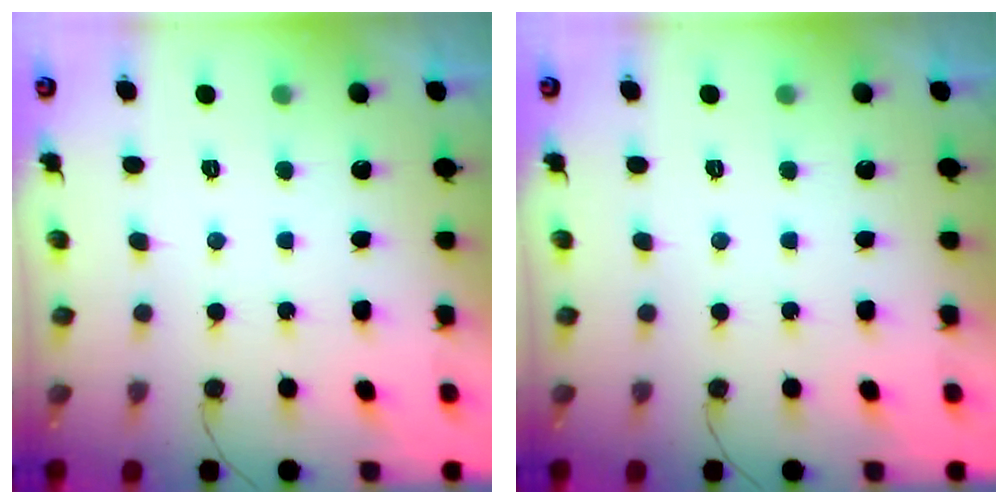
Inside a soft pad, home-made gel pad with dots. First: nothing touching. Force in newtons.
{"total": 0.0}